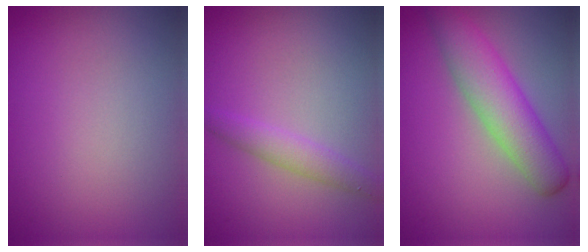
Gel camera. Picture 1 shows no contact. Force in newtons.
{"total": 2.0, "press": 2.0, "slide": 0.0}
{"total": 5.1, "press": 5.1, "slide": 0.0}